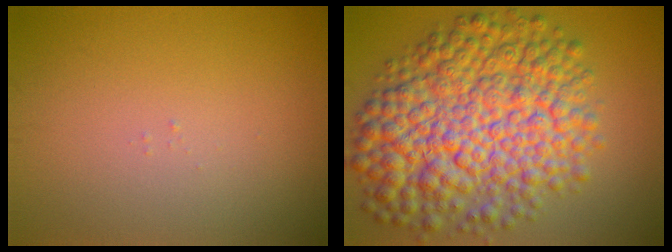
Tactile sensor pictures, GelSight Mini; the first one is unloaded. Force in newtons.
{"total": 12.2, "press": 12.2, "slide": 0.2}